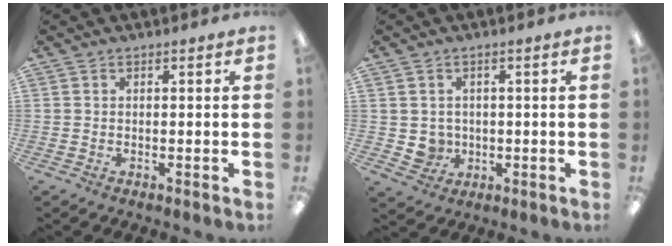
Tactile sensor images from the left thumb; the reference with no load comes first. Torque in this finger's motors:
{"motor_torque": [-0.02, 0.05, -0.02, 0.05, 0.00]}